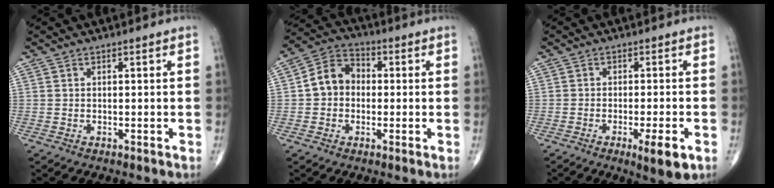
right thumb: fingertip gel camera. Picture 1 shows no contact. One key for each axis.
{"total": 8.0, "fx": -0.1, "fy": 6.6, "fz": 4.6, "tx": -0.063, "ty": 0.028, "tz": -0.015}
{"total": 6.1, "fx": -2.6, "fy": 1.1, "fz": 5.4, "tx": -0.083, "ty": -0.008, "tz": -0.038}